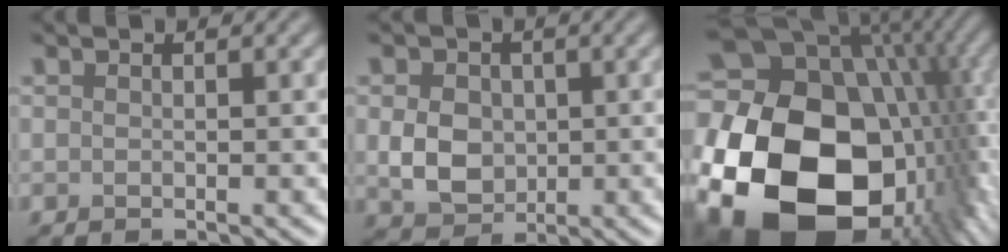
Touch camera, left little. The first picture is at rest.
{"total": 4.2, "force": [0.0, 3.3, 2.5], "torque": [-0.052, -0.005, 0.002]}
{"total": 23.3, "force": [-5.4, 17.4, 14.6], "torque": [-0.268, -0.038, -0.085]}